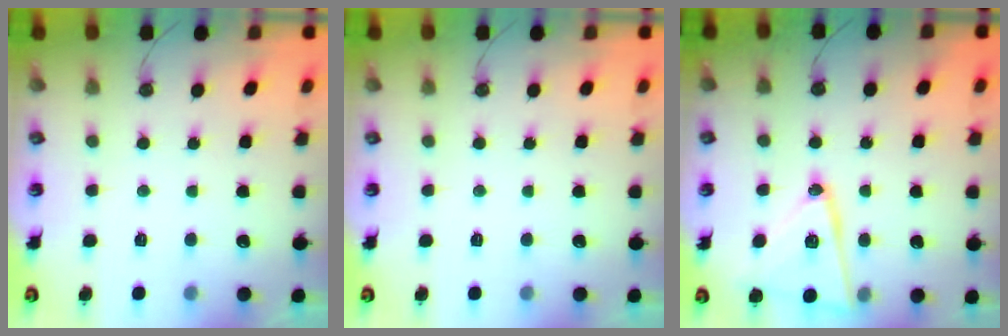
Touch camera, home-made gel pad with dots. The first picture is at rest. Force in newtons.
{"total": 0.0}
{"total": 16.2, "press": 16.1, "slide": 1.3}